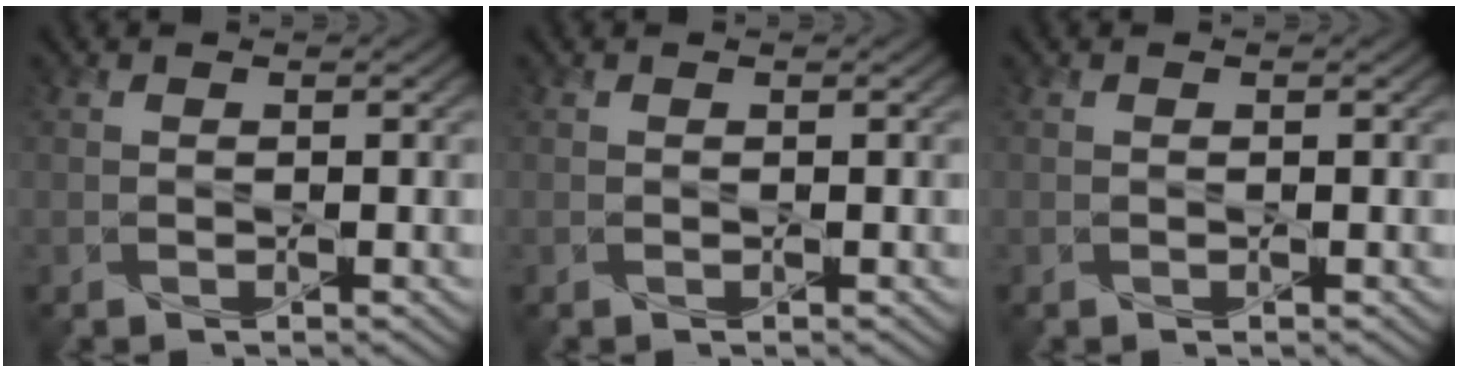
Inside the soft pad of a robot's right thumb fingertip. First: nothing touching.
{"total": 0.0}
{"total": 0.0}